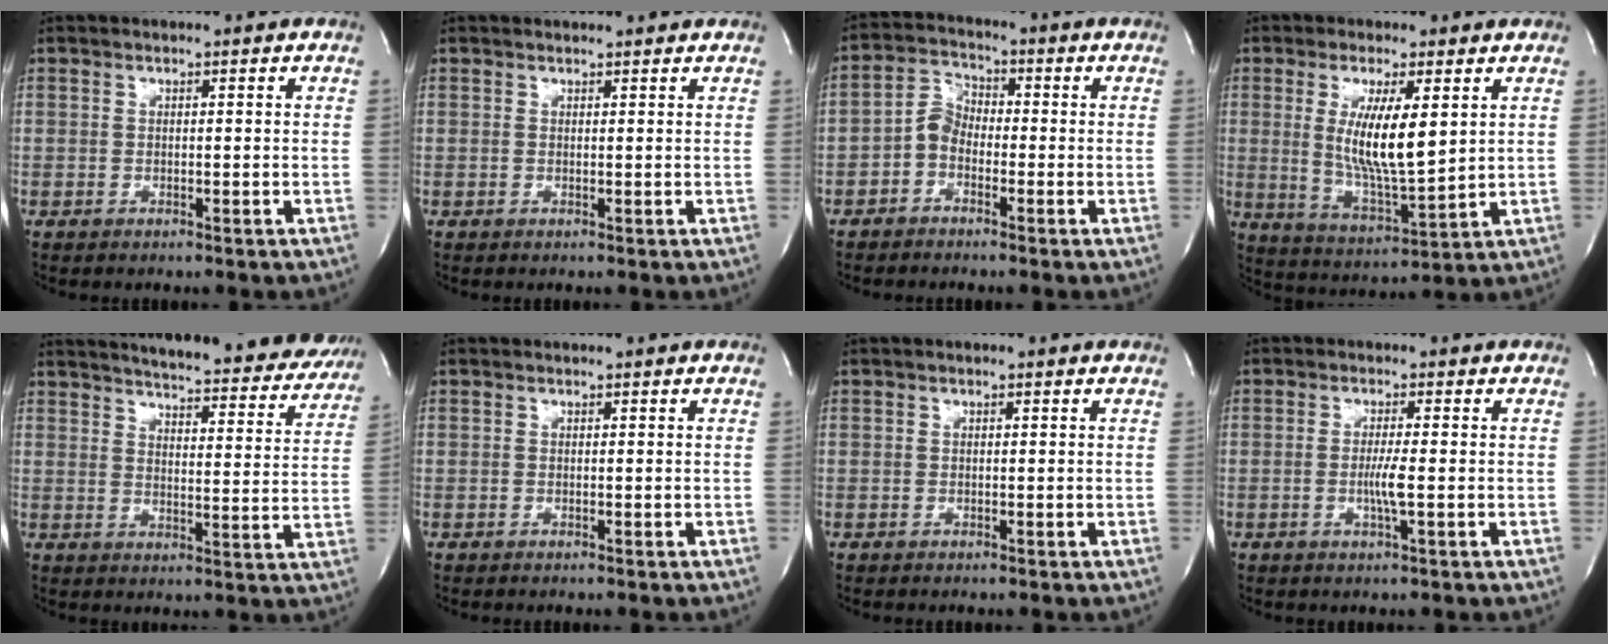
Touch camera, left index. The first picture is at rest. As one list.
[{"total": 2.2, "force": [2.1, 0.2, 0.3], "torque": [-0.016, 0.009, 0.024]}, {"total": 4.1, "force": [-2.0, 2.8, 2.3], "torque": [-0.050, 0.007, -0.045]}, {"total": 10.4, "force": [2.2, 1.9, 10.0], "torque": [-0.199, -0.027, 0.045]}, {"total": 28.0, "force": [25.6, 5.0, 10.0], "torque": [-0.157, -0.074, 0.302]}, {"total": 0.0}, {"total": 0.0}, {"total": 2.8, "force": [-0.8, -0.4, 2.7], "torque": [-0.059, -0.012, -0.012]}]